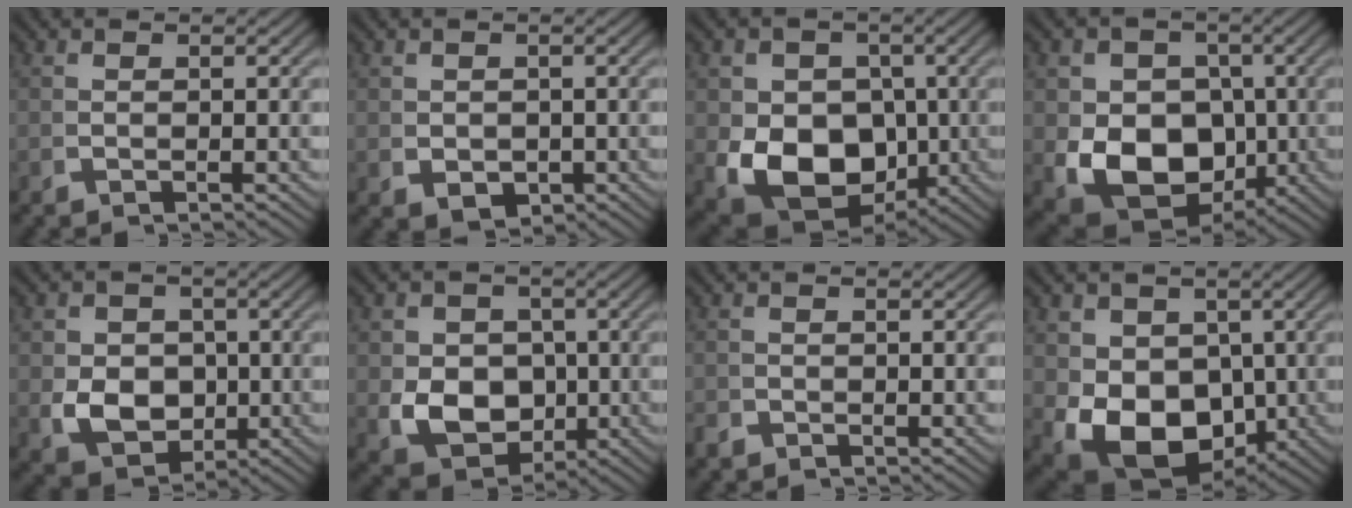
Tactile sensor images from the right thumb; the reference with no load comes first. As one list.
[{"total": 3.3, "force": [-0.5, 2.6, 2.0], "torque": [-0.042, -0.022, 0.010]}, {"total": 13.5, "force": [-1.8, 10.0, 8.8], "torque": [-0.183, -0.070, 0.004]}, {"total": 13.8, "force": [-1.6, 10.4, 8.9], "torque": [-0.186, -0.070, 0.005]}, {"total": 8.1, "force": [-0.5, 6.4, 5.0], "torque": [-0.103, -0.033, 0.009]}, {"total": 9.6, "force": [-0.6, 7.6, 5.8], "torque": [-0.125, -0.043, 0.011]}, {"total": 0.8, "force": [-0.8, 0.2, -0.2], "torque": [0.006, -0.006, -0.015]}, {"total": 12.8, "force": [-2.4, 9.3, 8.4], "torque": [-0.182, -0.082, 0.002]}]